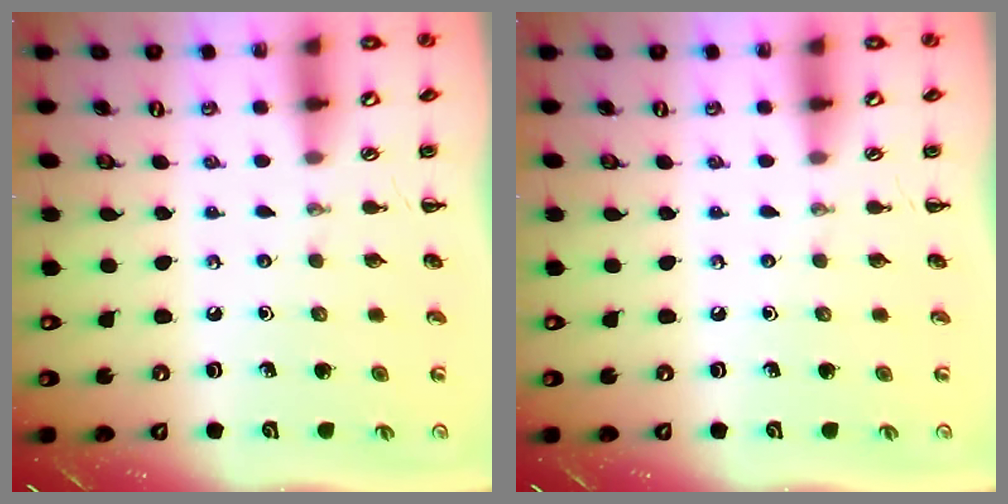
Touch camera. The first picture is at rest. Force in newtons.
{"total": 0.0}